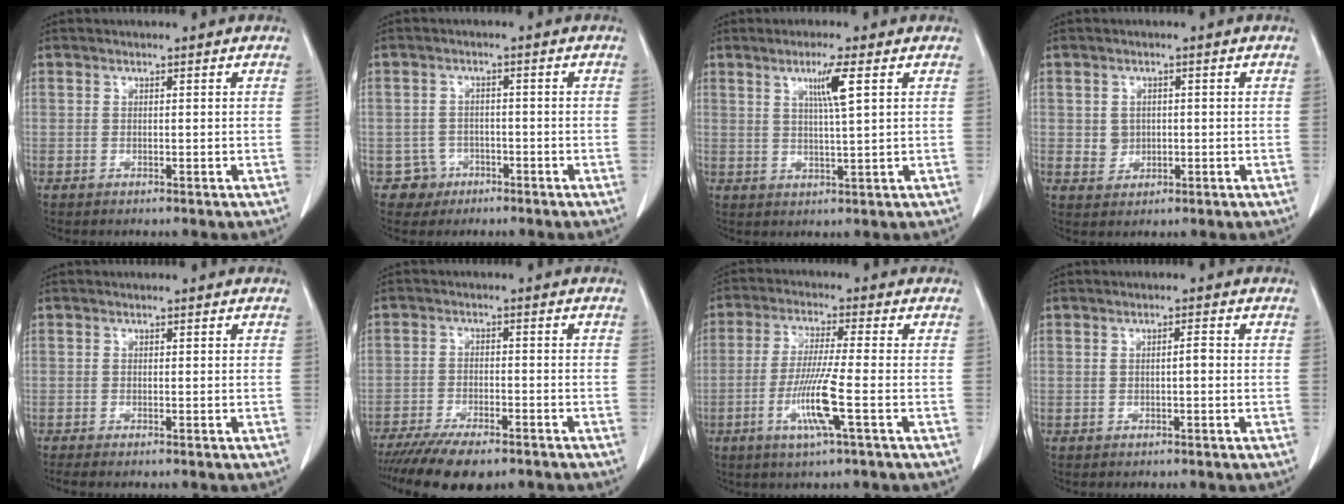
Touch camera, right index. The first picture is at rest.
{"total": 3.6, "force": [-1.8, 3.1, -0.6], "torque": [0.019, 0.016, -0.029]}
{"total": 4.9, "force": [2.0, -0.6, 4.5], "torque": [-0.080, -0.005, 0.035]}
{"total": 2.6, "force": [0.2, 2.4, 1.0], "torque": [-0.015, 0.001, 0.010]}
{"total": 1.8, "force": [-1.5, -0.1, 1.0], "torque": [-0.014, -0.003, -0.023]}
{"total": 11.2, "force": [-8.8, 3.2, 6.1], "torque": [-0.092, -0.015, -0.138]}
{"total": 8.4, "force": [-2.8, -0.7, 7.9], "torque": [-0.158, -0.014, -0.056]}
{"total": 1.4, "force": [0.0, 0.2, 1.4], "torque": [-0.023, 0.004, 0.001]}